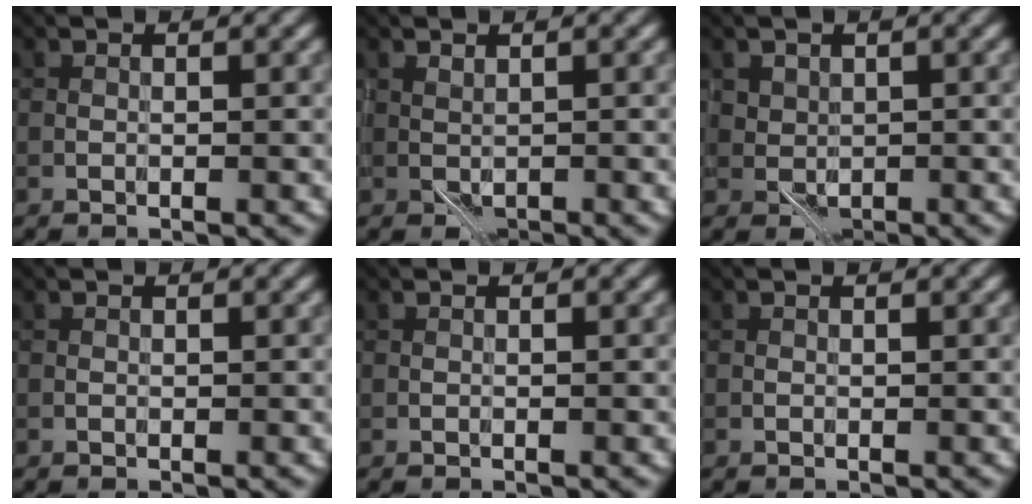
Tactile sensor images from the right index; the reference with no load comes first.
{"total": 1.0, "force": [0.0, 0.6, 0.8], "torque": [-0.015, -0.003, 0.003]}
{"total": 2.0, "force": [0.5, 1.7, 0.9], "torque": [-0.014, -0.002, 0.010]}
{"total": 0.0}
{"total": 0.0}
{"total": 0.0}